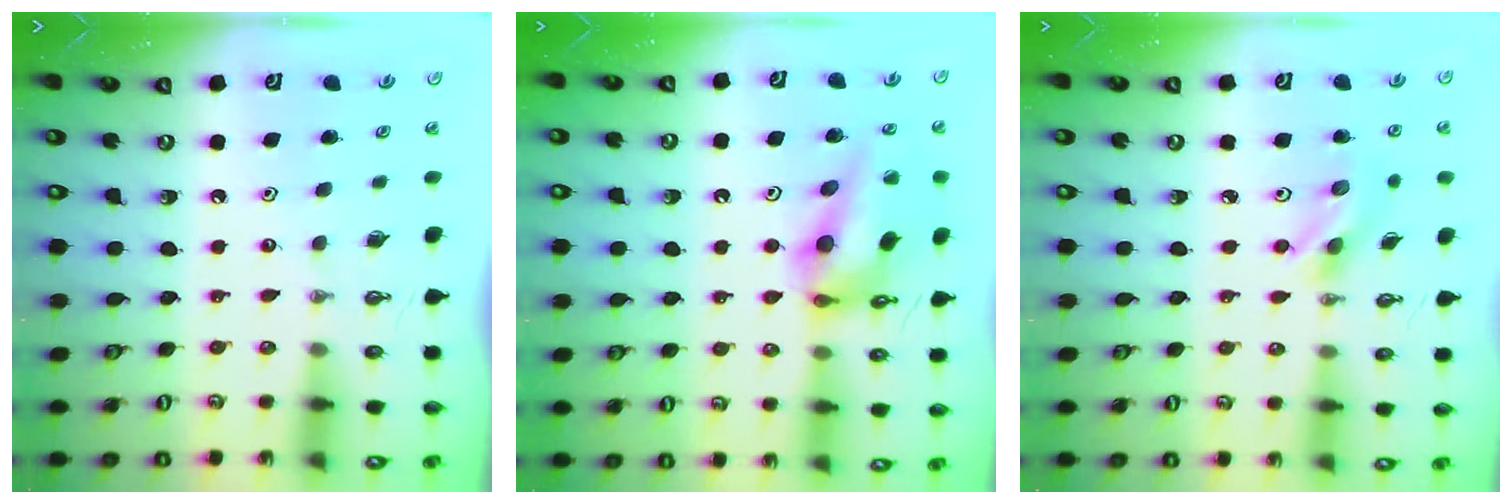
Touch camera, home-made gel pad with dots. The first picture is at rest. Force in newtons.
{"total": 16.0, "press": 15.9, "slide": 1.3}
{"total": 5.7, "press": 5.7, "slide": 0.2}